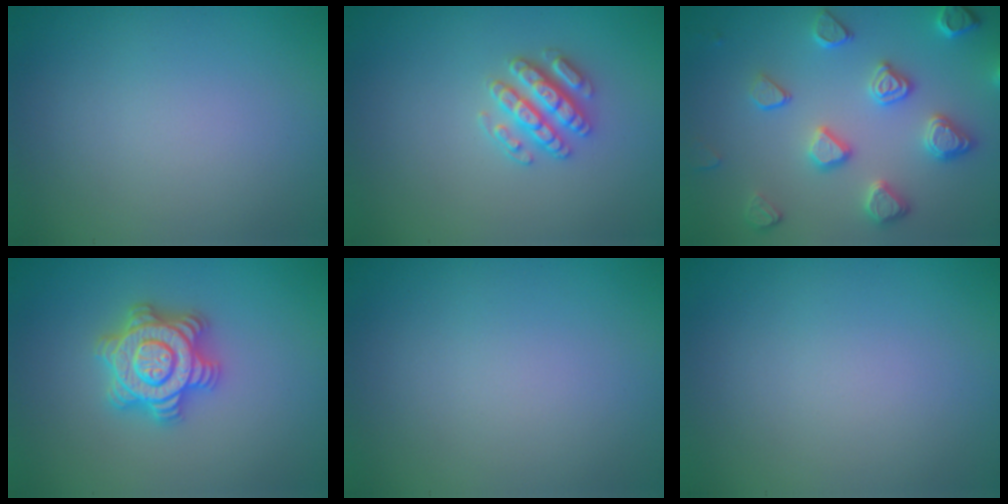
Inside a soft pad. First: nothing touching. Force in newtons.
{"total": 3.0, "press": 2.8, "slide": 1.1}
{"total": 4.2, "press": 3.7, "slide": 1.9}
{"total": 4.9, "press": 4.8, "slide": 0.8}
{"total": 0.0}
{"total": 0.0}